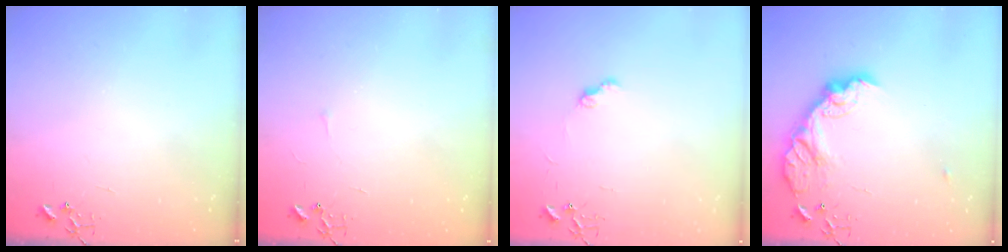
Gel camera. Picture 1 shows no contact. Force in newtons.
{"total": 3.3, "press": 3.2, "slide": 0.5}
{"total": 6.9, "press": 6.9, "slide": 0.7}
{"total": 15.7, "press": 15.7, "slide": 1.0}